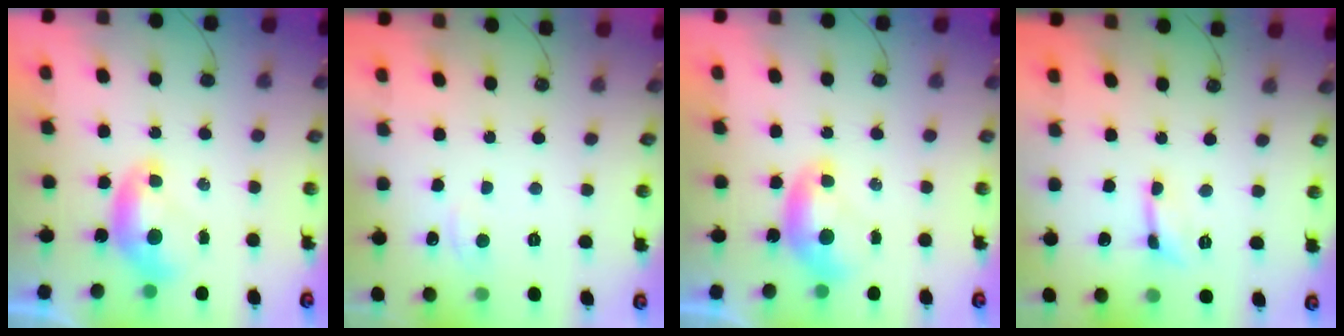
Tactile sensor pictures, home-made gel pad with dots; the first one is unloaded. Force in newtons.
{"total": 1.7, "press": 1.6, "slide": 0.5}
{"total": 0.0}
{"total": 0.5, "press": 0.5, "slide": 0.1}